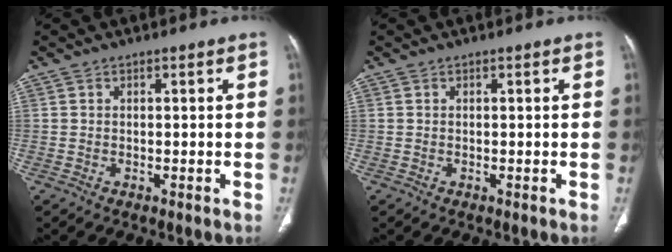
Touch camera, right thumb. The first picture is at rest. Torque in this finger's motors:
{"motor_torque": [0.41, 0.32, 0.23, 0.10, 0.04]}